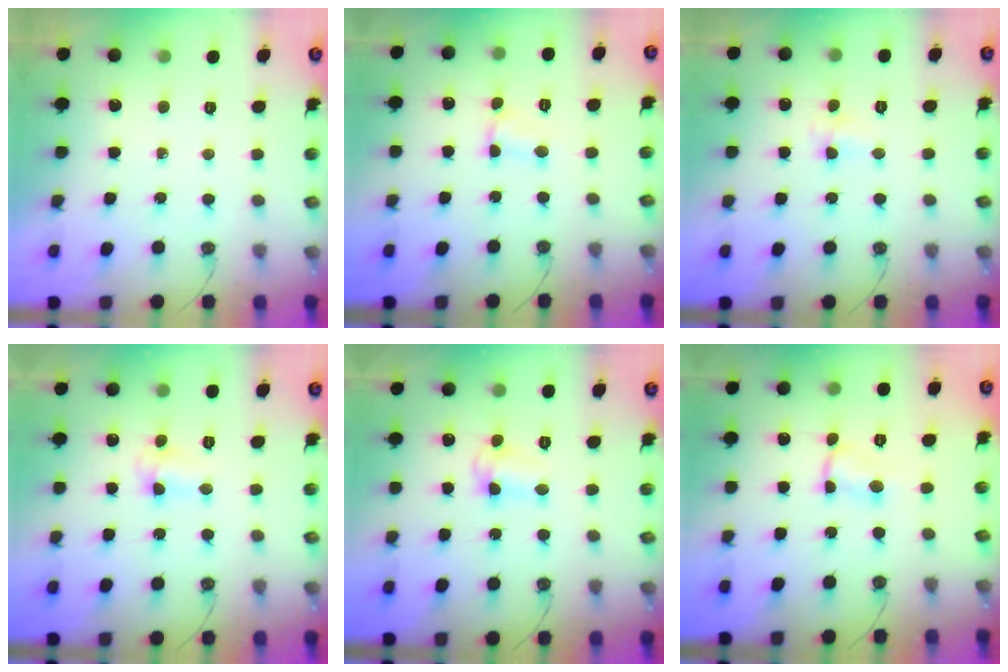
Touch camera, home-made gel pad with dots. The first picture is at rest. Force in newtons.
{"total": 2.3, "press": 2.3, "slide": 0.3}
{"total": 4.1, "press": 4.1, "slide": 0.8}
{"total": 3.0, "press": 2.9, "slide": 0.5}
{"total": 4.8, "press": 4.7, "slide": 0.3}
{"total": 1.4, "press": 1.4, "slide": 0.0}